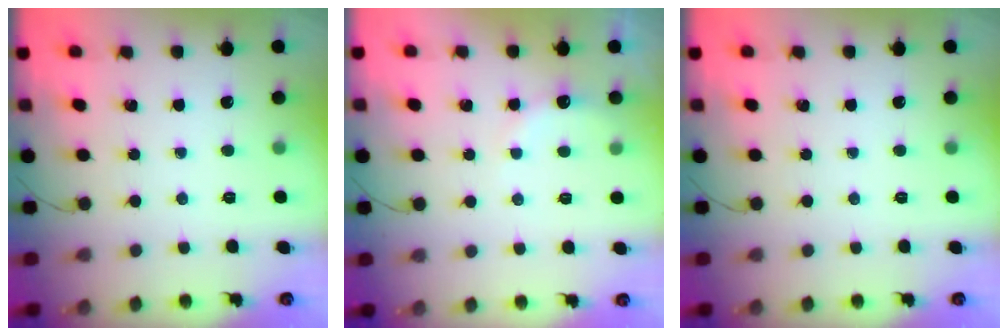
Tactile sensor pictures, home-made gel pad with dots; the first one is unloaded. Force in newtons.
{"total": 5.1, "press": 4.9, "slide": 1.3}
{"total": 0.0}